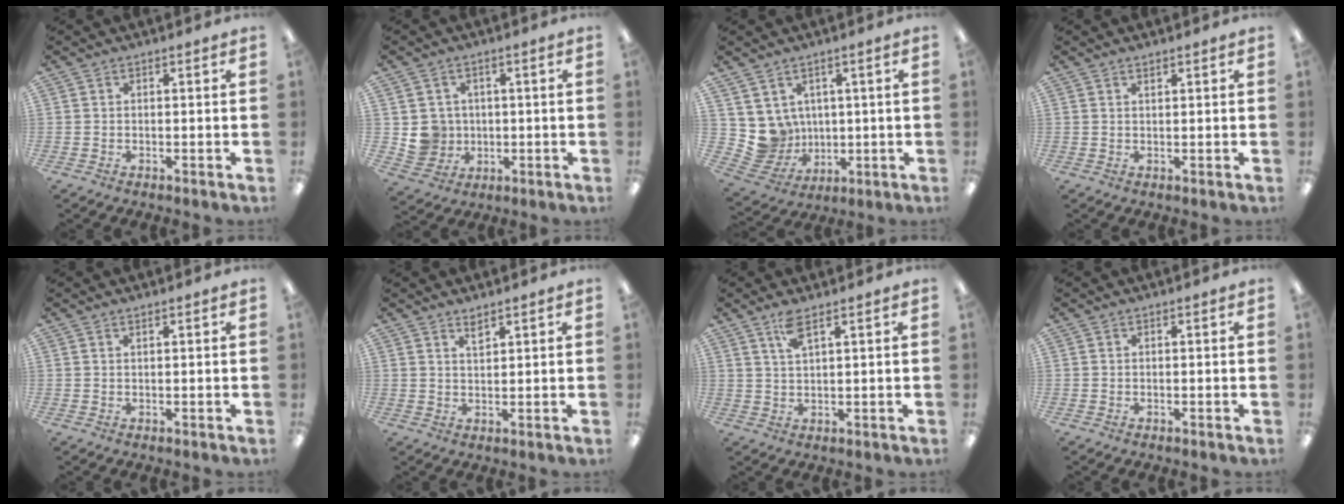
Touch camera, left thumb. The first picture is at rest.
{"total": 6.1, "force": [0.8, 6.0, 0.5], "torque": [-0.015, 0.004, 0.024]}
{"total": 7.5, "force": [3.0, 6.8, 0.4], "torque": [-0.049, -0.027, 0.069]}
{"total": 0.9, "force": [0.8, 0.2, 0.3], "torque": [-0.008, 0.000, 0.015]}
{"total": 0.6, "force": [0.5, 0.0, 0.3], "torque": [-0.006, 0.000, 0.009]}
{"total": 2.9, "force": [2.4, 0.7, 1.5], "torque": [-0.026, -0.005, 0.042]}
{"total": 4.7, "force": [3.0, 1.1, 3.4], "torque": [-0.077, 0.003, 0.053]}
{"total": 0.0}